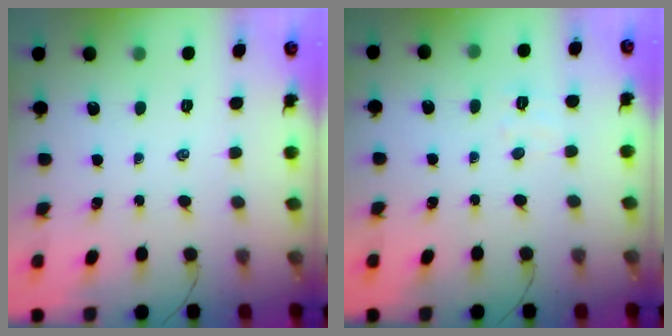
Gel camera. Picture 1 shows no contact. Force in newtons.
{"total": 4.1, "press": 3.9, "slide": 1.2}